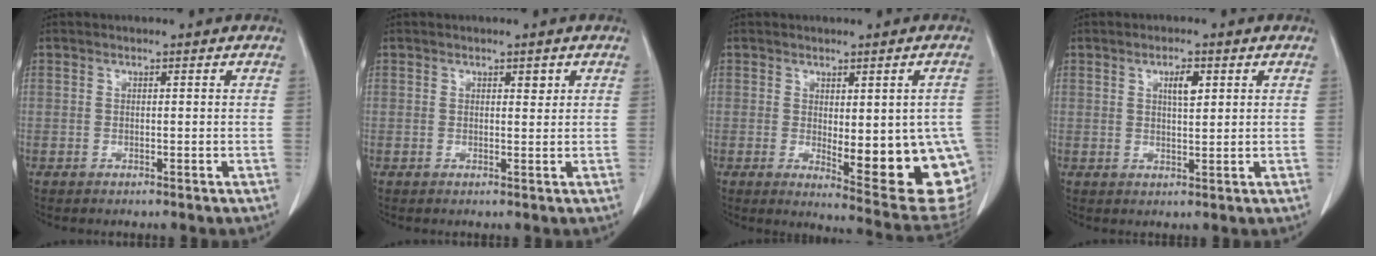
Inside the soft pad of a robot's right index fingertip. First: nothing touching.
{"total": 1.2, "force": [0.7, 0.5, 0.8], "torque": [-0.009, -0.004, 0.009]}
{"total": 16.1, "force": [-2.7, 4.1, 15.4], "torque": [-0.125, -0.011, -0.013]}
{"total": 3.1, "force": [1.3, 0.9, 2.7], "torque": [-0.046, -0.001, 0.022]}